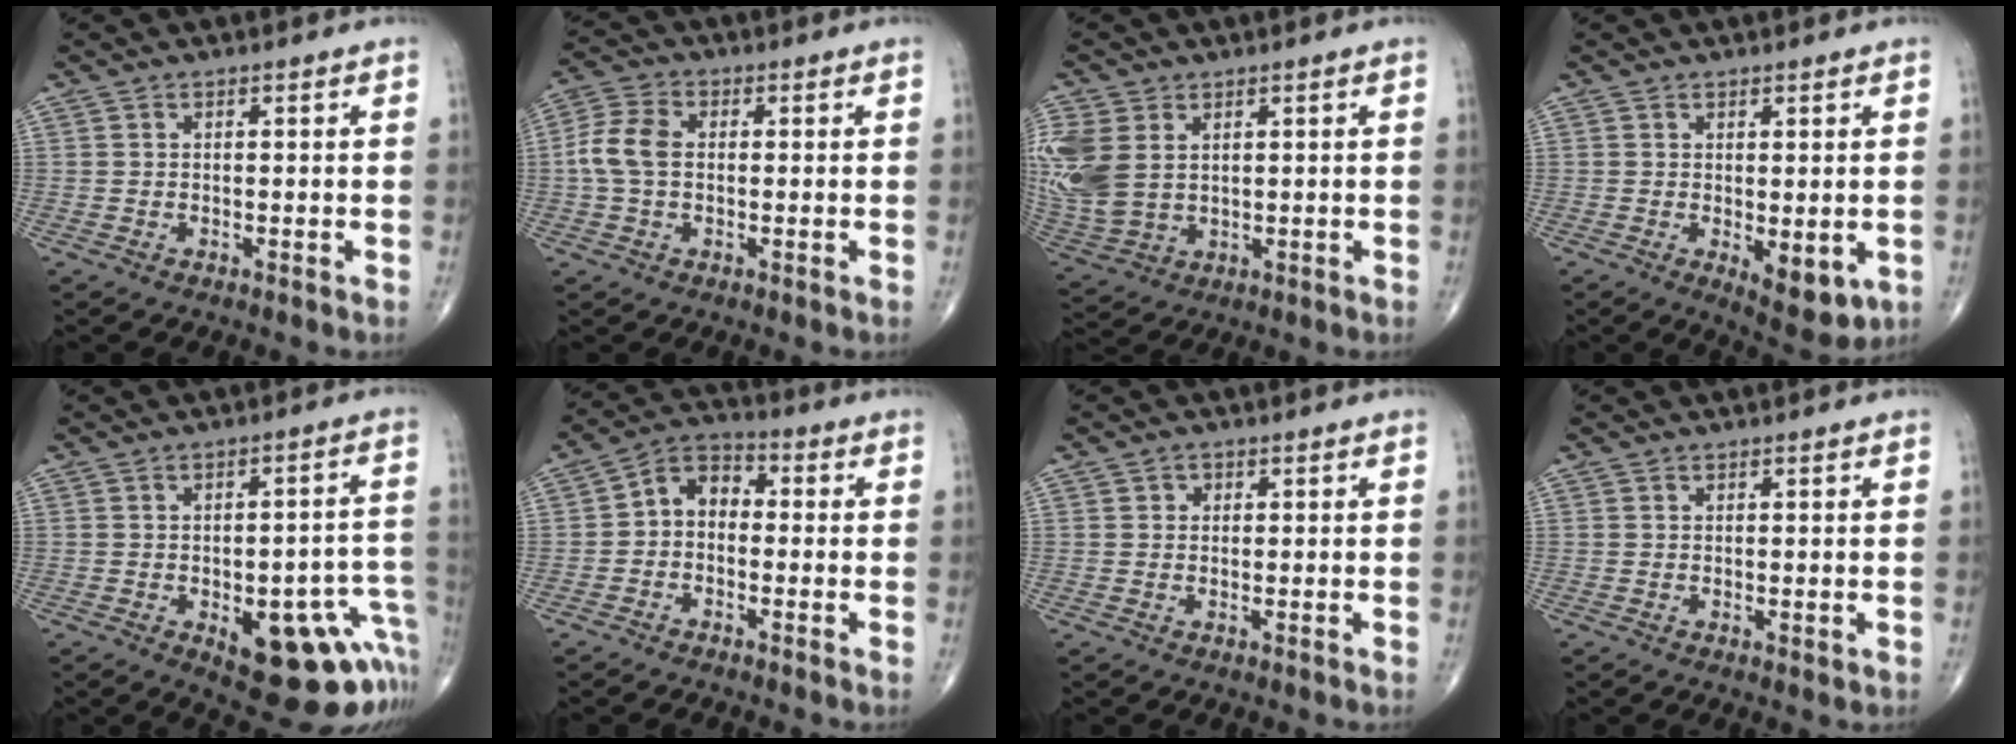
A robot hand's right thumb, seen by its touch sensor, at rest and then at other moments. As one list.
[{"total": 6.9, "force": [0.1, 4.6, 5.1], "torque": [-0.116, 0.018, -0.006]}, {"total": 13.3, "force": [2.9, 9.4, 8.9], "torque": [-0.228, -0.008, 0.071]}, {"total": 7.0, "force": [-1.5, 3.0, 6.1], "torque": [-0.068, -0.017, -0.010]}, {"total": 19.2, "force": [-7.0, 8.5, 15.7], "torque": [-0.120, 0.039, -0.066]}, {"total": 6.7, "force": [-0.6, 5.0, 4.5], "torque": [-0.051, 0.028, -0.030]}, {"total": 1.4, "force": [0.4, 1.2, 0.4], "torque": [0.003, 0.001, 0.002]}, {"total": 0.8, "force": [0.1, 0.4, 0.7], "torque": [-0.013, -0.004, 0.002]}]